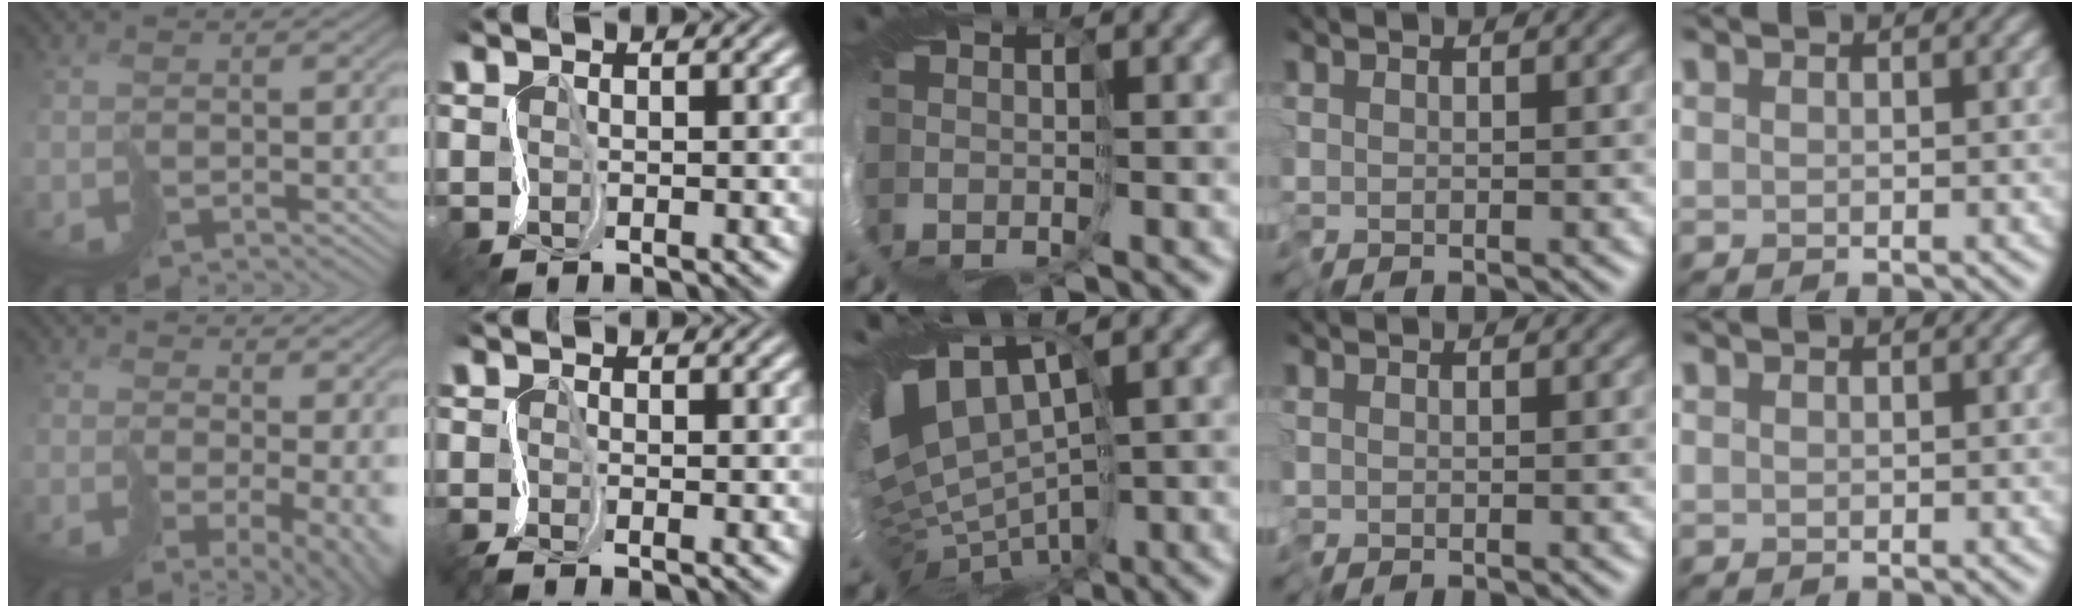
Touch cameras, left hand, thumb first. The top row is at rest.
{"thumb": {"total": 8.5, "force": [0.8, 4.1, 7.4], "torque": [-0.117, -0.033, 0.054]}, "index": {"total": 1.6, "force": [-1.4, -0.1, 0.7], "torque": [-0.019, -0.003, -0.037]}, "middle": {"total": 8.2, "force": [1.3, 4.7, 6.6], "torque": [-0.133, -0.011, 0.058]}}